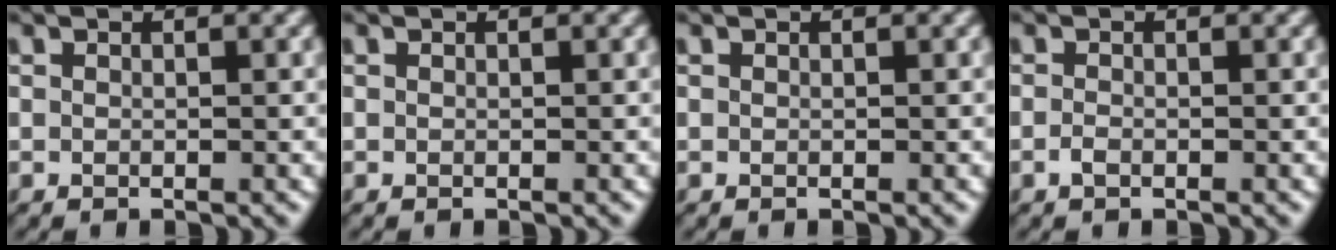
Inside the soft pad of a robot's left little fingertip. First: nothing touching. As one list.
[{"total": 0.0}, {"total": 0.0}, {"total": 0.8, "force": [-0.5, 0.4, 0.6], "torque": [-0.016, 0.000, -0.009]}]